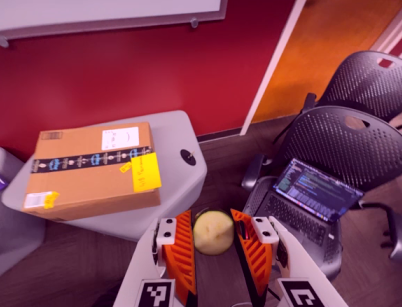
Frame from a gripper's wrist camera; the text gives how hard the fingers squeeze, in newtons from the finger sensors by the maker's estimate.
{"total": 7.7, "left": 7.7, "right": 7.7}